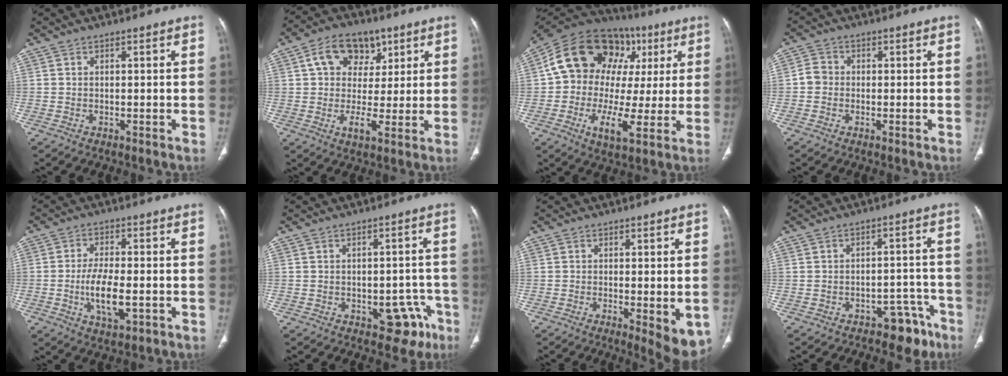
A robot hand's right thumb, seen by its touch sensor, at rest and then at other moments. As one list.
[{"total": 12.2, "force": [4.5, 8.5, 7.4], "torque": [-0.082, -0.003, 0.071]}, {"total": 23.1, "force": [5.1, 16.4, 15.5], "torque": [-0.216, 0.030, 0.078]}, {"total": 2.8, "force": [-0.5, 2.6, 1.1], "torque": [-0.008, 0.008, -0.016]}, {"total": 8.0, "force": [-1.9, 3.5, 7.0], "torque": [-0.127, 0.001, -0.031]}, {"total": 7.8, "force": [-3.6, 5.0, 4.9], "torque": [-0.016, 0.028, -0.036]}, {"total": 7.6, "force": [-2.3, 2.6, 6.8], "torque": [-0.079, -0.017, -0.028]}, {"total": 6.5, "force": [-4.5, 3.9, 2.5], "torque": [0.002, 0.052, -0.058]}]